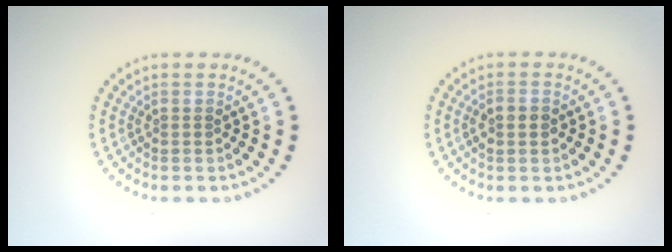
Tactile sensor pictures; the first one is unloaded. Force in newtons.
{"total": 1.3, "press": 1.3, "slide": 0.1}